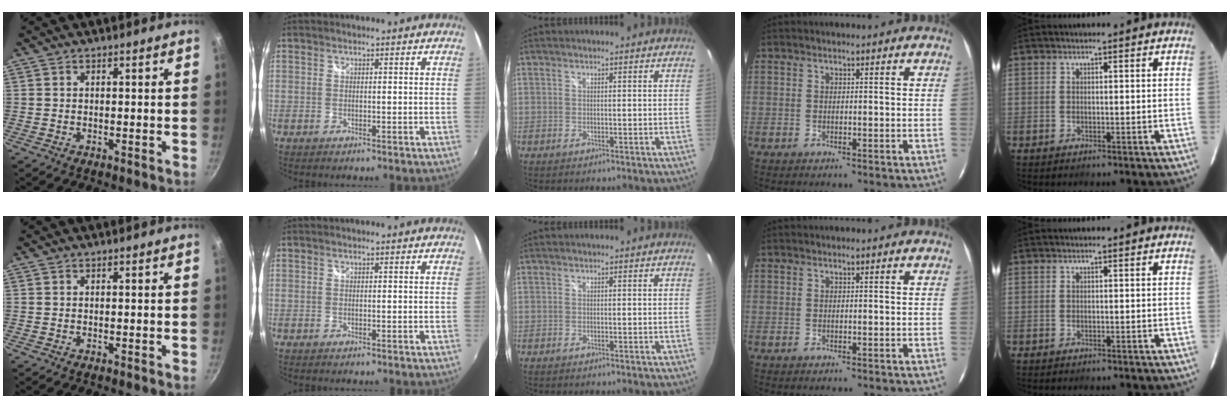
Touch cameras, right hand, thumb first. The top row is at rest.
{}